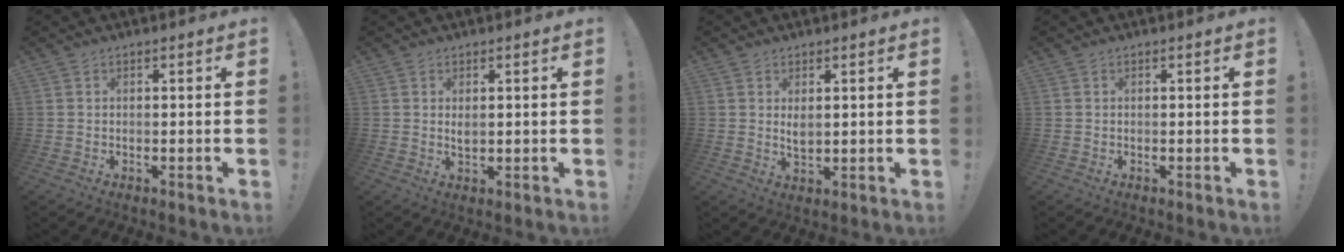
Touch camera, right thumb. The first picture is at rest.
{"total": 1.9, "force": [0.9, 0.8, 1.4], "torque": [-0.015, -0.007, 0.014]}
{"total": 3.0, "force": [1.4, 1.5, 2.2], "torque": [-0.024, -0.013, 0.022]}
{"total": 0.0}